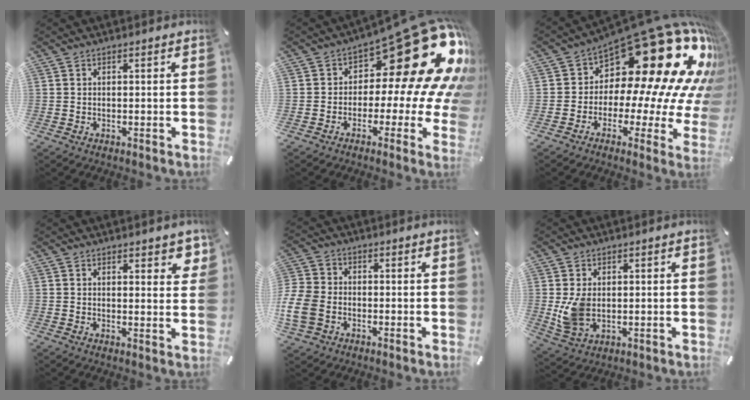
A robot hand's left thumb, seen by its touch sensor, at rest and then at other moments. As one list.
[{"total": 27.4, "force": [10.3, 12.5, 22.1], "torque": [-0.291, -0.090, 0.187]}, {"total": 29.2, "force": [13.3, 13.8, 22.0], "torque": [-0.286, -0.141, 0.249]}, {"total": 4.2, "force": [3.0, 2.0, 2.2], "torque": [-0.018, -0.018, 0.047]}, {"total": 8.8, "force": [-2.6, 7.2, 4.2], "torque": [-0.106, 0.021, -0.047]}, {"total": 7.3, "force": [0.4, 5.4, 4.9], "torque": [-0.101, -0.007, 0.008]}]